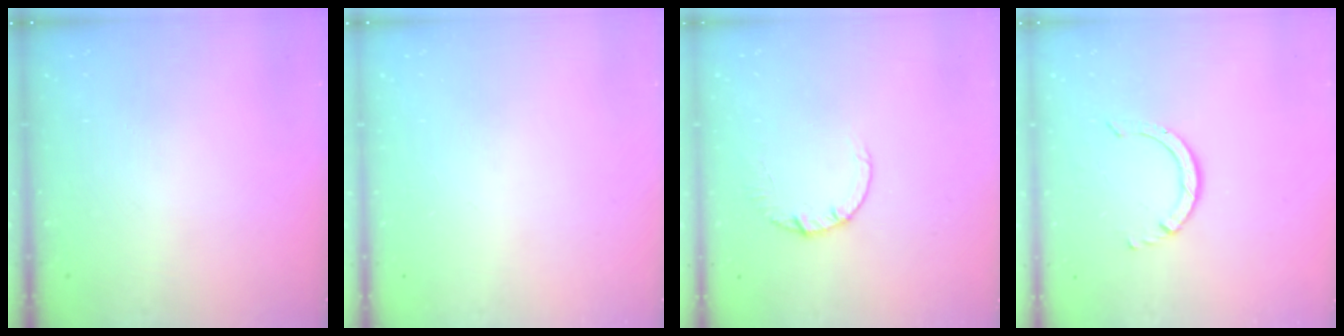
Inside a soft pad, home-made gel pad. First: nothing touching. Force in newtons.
{"total": 0.0}
{"total": 2.7, "press": 2.7, "slide": 0.4}
{"total": 3.2, "press": 3.1, "slide": 0.4}